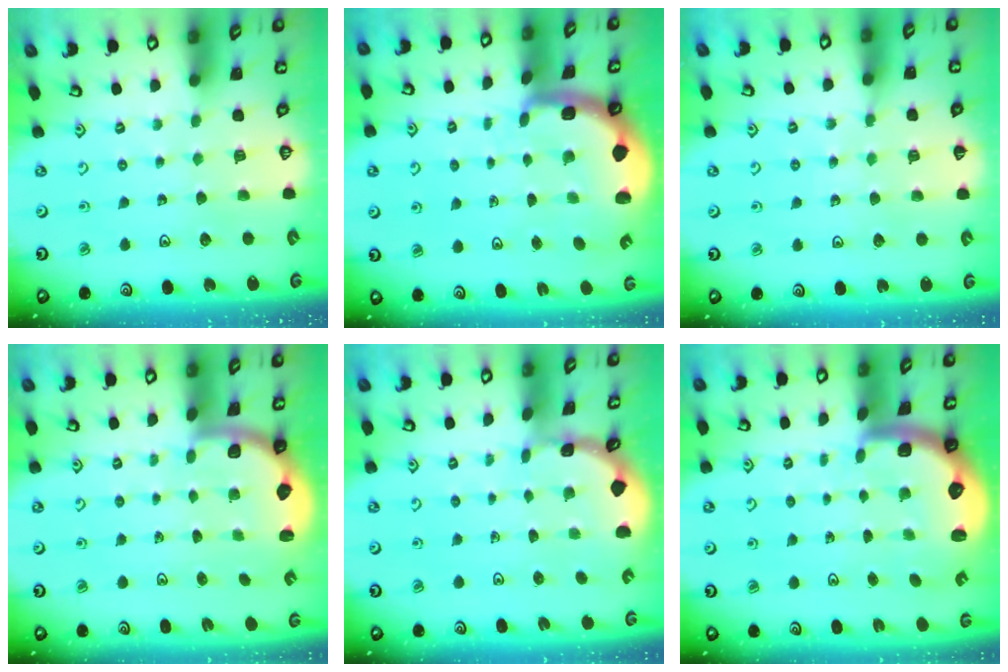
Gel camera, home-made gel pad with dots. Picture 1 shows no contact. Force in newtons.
{"total": 3.2, "press": 3.0, "slide": 1.1}
{"total": 4.1, "press": 4.0, "slide": 1.1}
{"total": 2.2, "press": 2.0, "slide": 1.1}
{"total": 0.7, "press": 0.7, "slide": 0.1}
{"total": 2.9, "press": 2.6, "slide": 1.4}